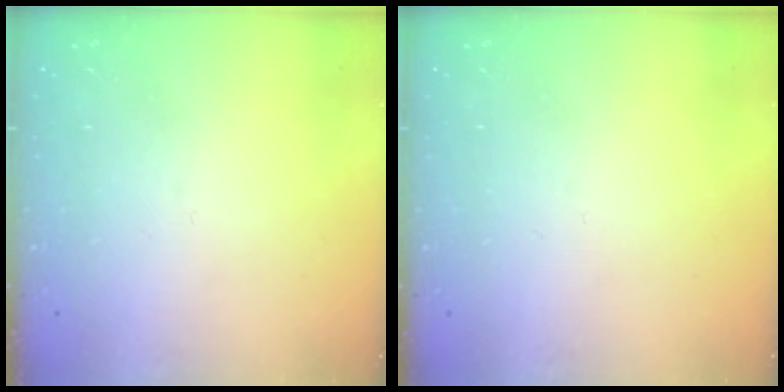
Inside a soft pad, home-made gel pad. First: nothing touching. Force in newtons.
{"total": 0.0}